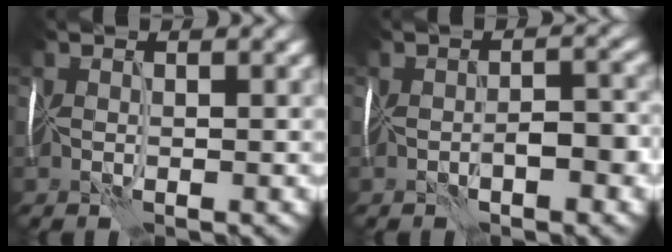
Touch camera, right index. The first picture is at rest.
{"total": 2.8, "force": [-1.2, 1.2, 2.2], "torque": [-0.029, 0.006, -0.013]}